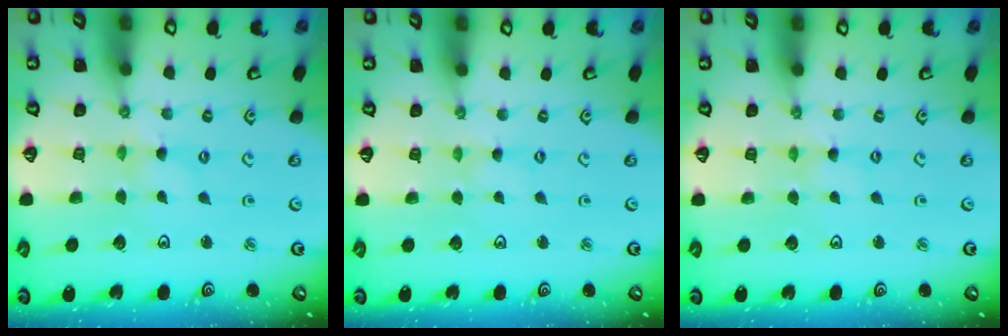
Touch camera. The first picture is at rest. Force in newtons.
{"total": 0.0}
{"total": 0.0}